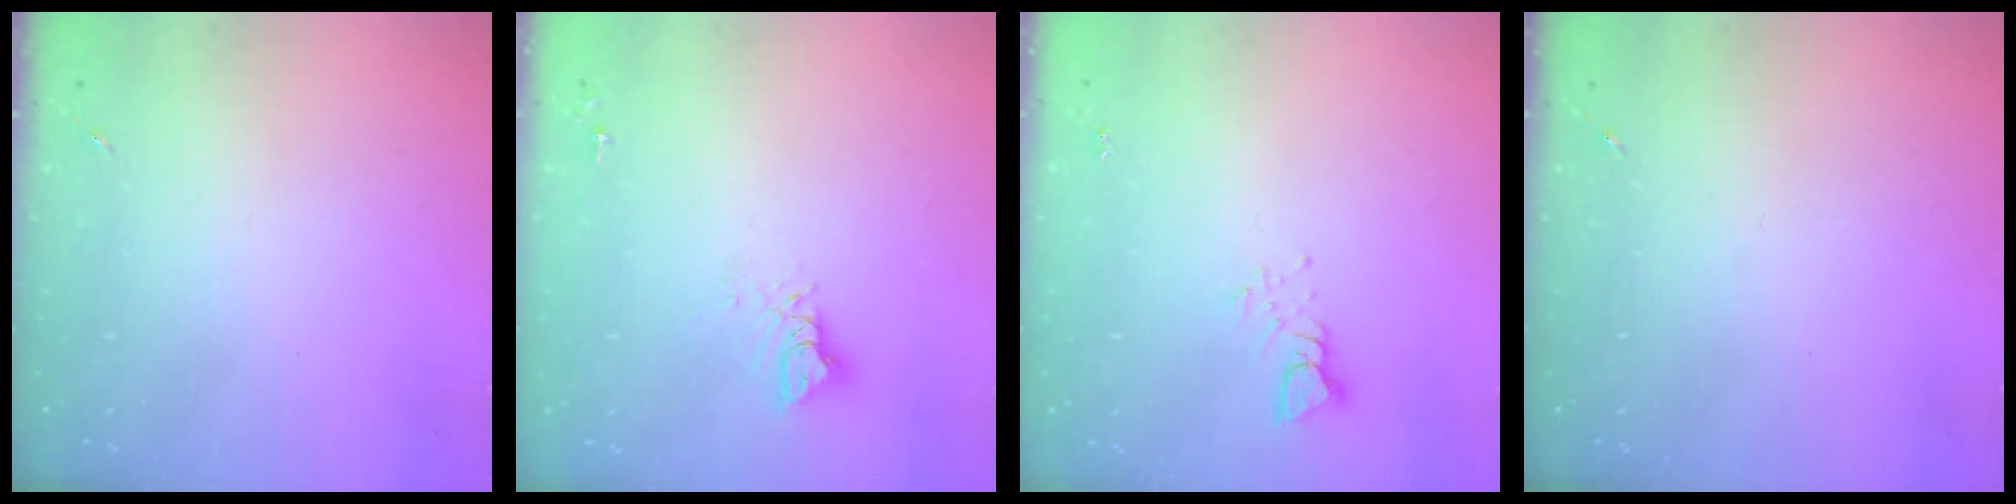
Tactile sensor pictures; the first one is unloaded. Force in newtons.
{"total": 7.3, "press": 7.3, "slide": 0.7}
{"total": 3.9, "press": 3.8, "slide": 0.3}
{"total": 0.0}